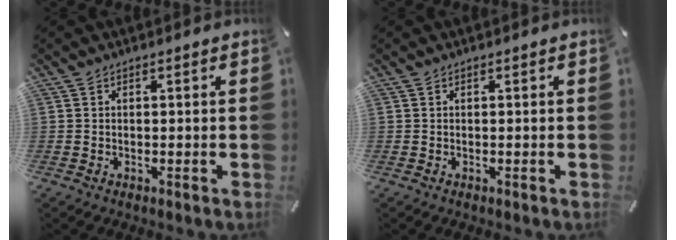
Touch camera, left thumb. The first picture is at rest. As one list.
[{"total": 0.0}]